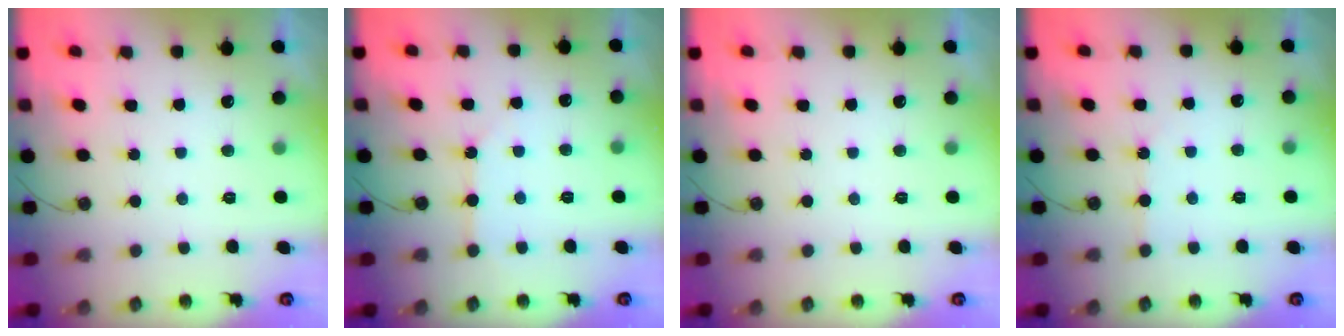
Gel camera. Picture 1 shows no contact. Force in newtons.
{"total": 2.8, "press": 2.7, "slide": 0.4}
{"total": 0.0}
{"total": 1.4, "press": 1.3, "slide": 0.3}